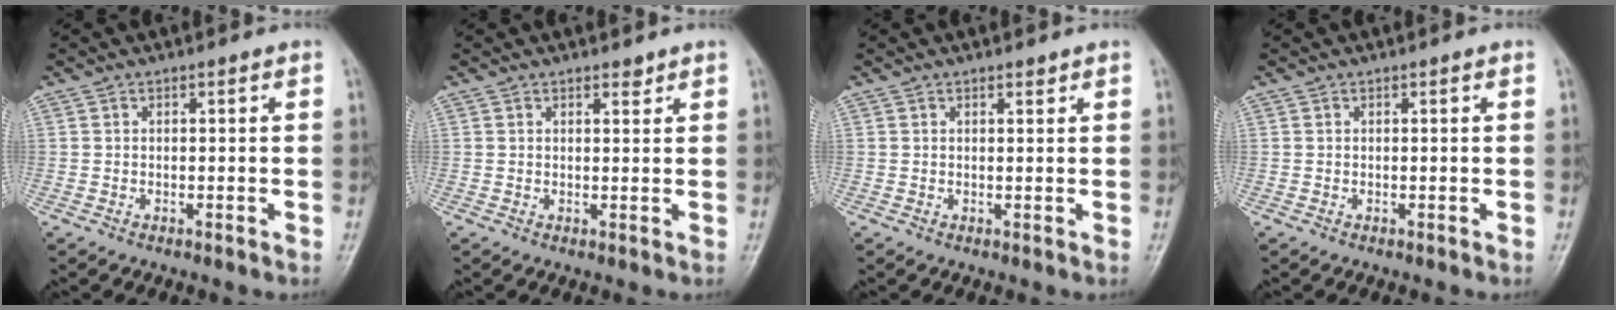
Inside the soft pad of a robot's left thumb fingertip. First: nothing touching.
{"total": 1.4, "force": [1.2, 0.5, 0.6], "torque": [-0.003, -0.008, 0.016]}
{"total": 0.9, "force": [0.7, 0.3, 0.5], "torque": [-0.008, -0.005, 0.011]}
{"total": 0.0}